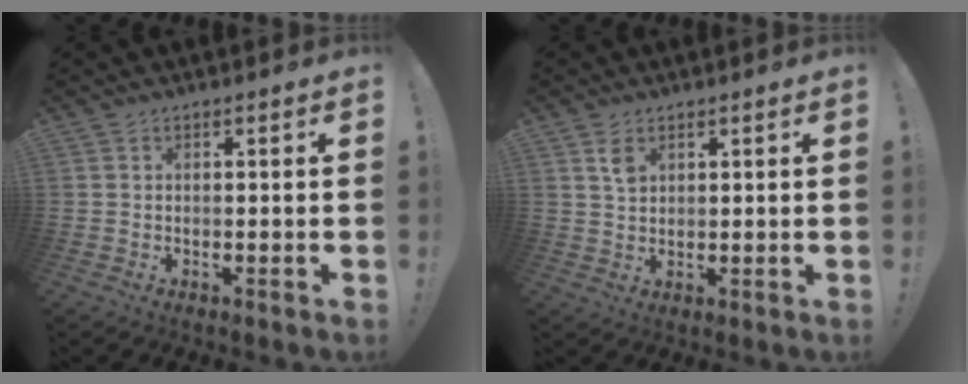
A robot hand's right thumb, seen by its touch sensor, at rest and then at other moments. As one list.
[{"total": 3.7, "force": [1.8, 2.1, 2.4], "torque": [-0.034, -0.005, 0.030]}]